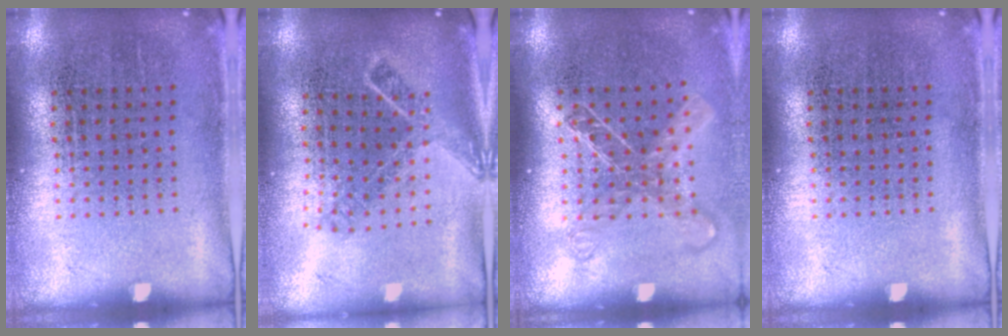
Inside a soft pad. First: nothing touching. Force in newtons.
{"total": 1.7, "press": 1.3, "slide": 1.1}
{"total": 1.5, "press": 1.2, "slide": 0.8}
{"total": 0.0}